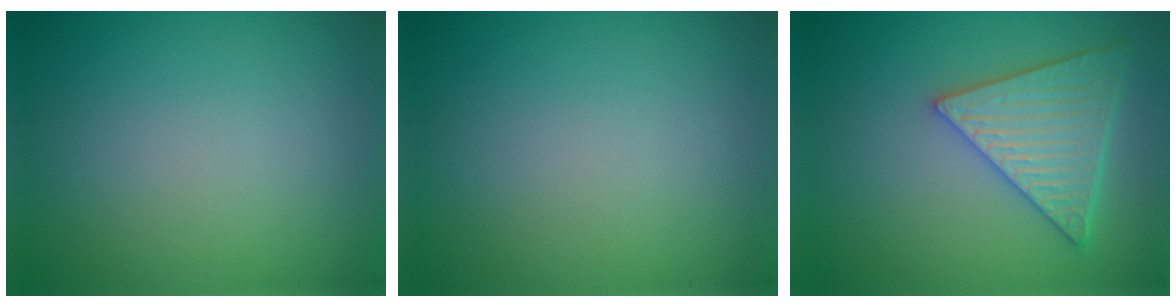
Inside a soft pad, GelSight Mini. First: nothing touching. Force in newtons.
{"total": 0.0}
{"total": 5.7, "press": 5.0, "slide": 2.9}